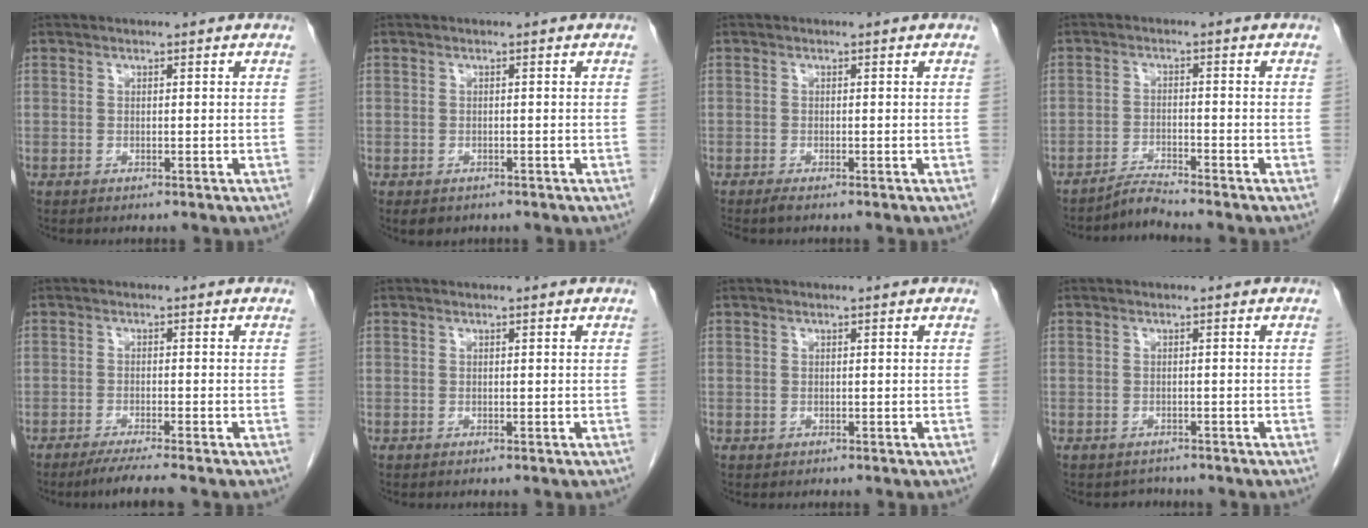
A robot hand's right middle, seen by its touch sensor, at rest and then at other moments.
{"total": 2.6, "force": [-1.8, 1.6, 0.9], "torque": [-0.009, -0.001, -0.020]}
{"total": 0.9, "force": [-0.7, -0.1, 0.5], "torque": [-0.013, -0.004, -0.014]}
{"total": 2.9, "force": [-2.7, -1.1, -0.2], "torque": [0.004, -0.016, -0.051]}
{"total": 4.4, "force": [-3.6, -0.7, 2.5], "torque": [-0.043, -0.015, -0.062]}
{"total": 0.0}
{"total": 0.0}
{"total": 1.6, "force": [-1.4, 0.7, -0.2], "torque": [-0.004, -0.004, -0.021]}